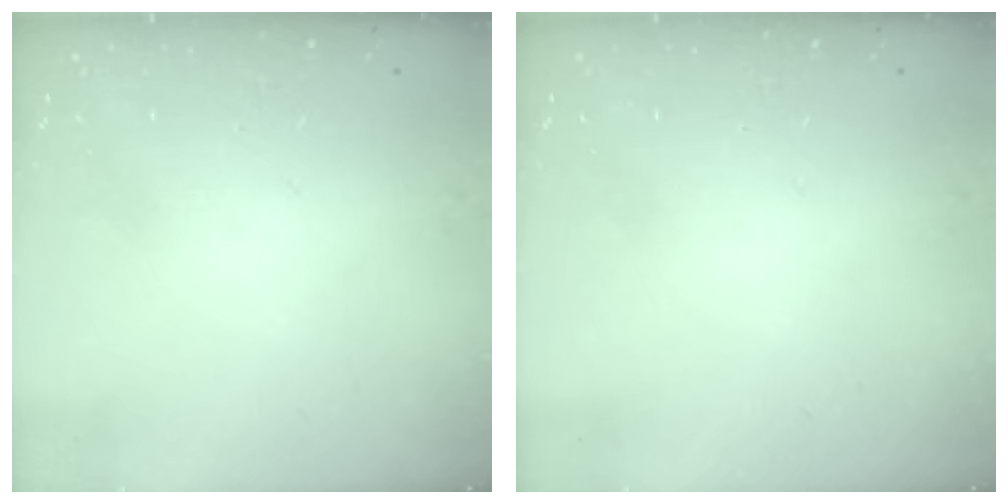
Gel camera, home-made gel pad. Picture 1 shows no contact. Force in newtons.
{"total": 0.0}